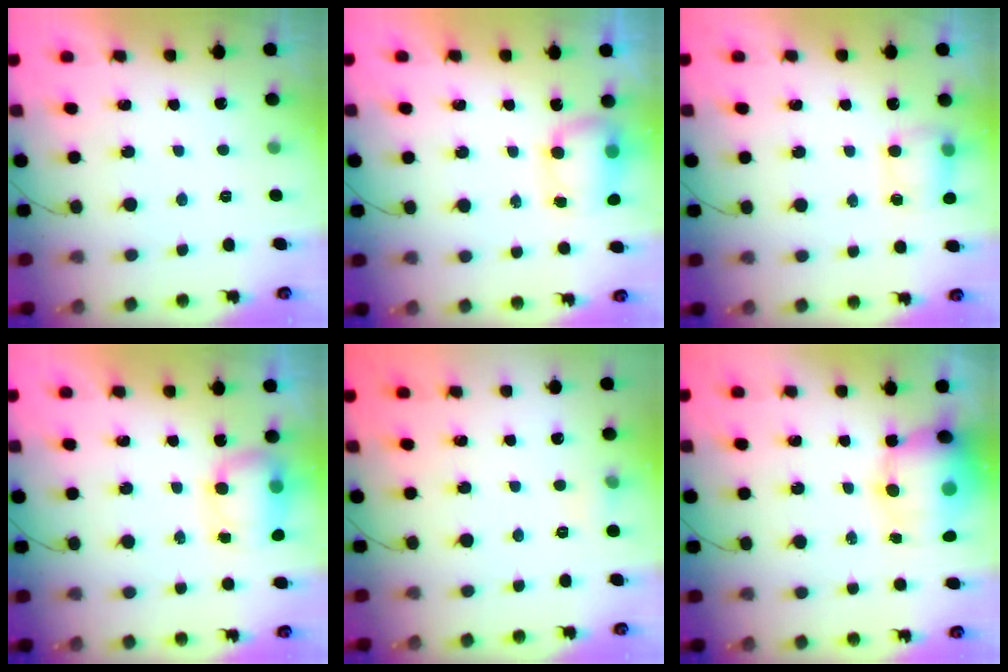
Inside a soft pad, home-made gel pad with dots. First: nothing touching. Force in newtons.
{"total": 8.2, "press": 8.1, "slide": 1.4}
{"total": 5.4, "press": 5.3, "slide": 0.8}
{"total": 9.1, "press": 8.3, "slide": 3.7}
{"total": 5.7, "press": 5.5, "slide": 1.5}
{"total": 12.7, "press": 12.4, "slide": 2.8}